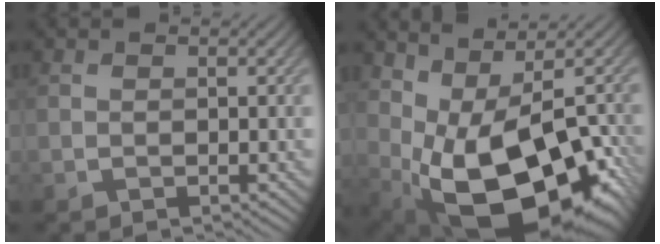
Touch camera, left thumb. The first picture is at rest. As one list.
[{"total": 17.0, "force": [-3.3, 9.2, 13.9], "torque": [-0.192, -0.026, -0.004]}]